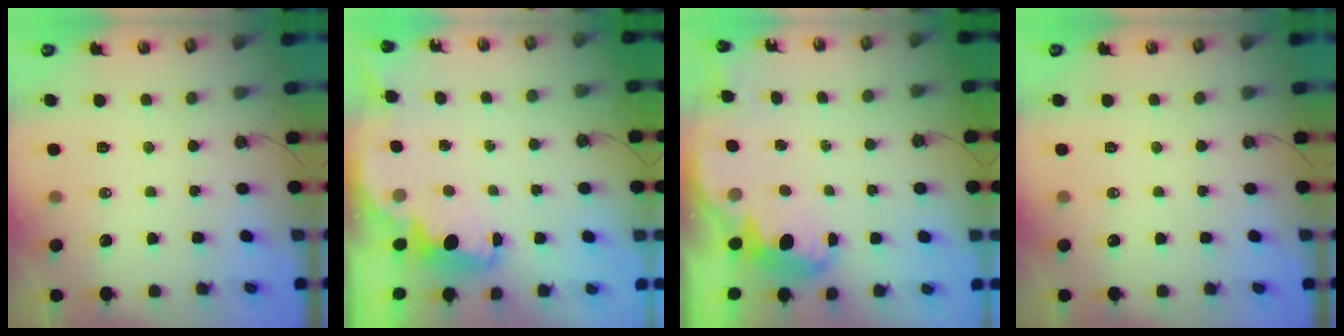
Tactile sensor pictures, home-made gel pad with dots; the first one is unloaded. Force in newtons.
{"total": 2.3, "press": 2.2, "slide": 0.6}
{"total": 2.5, "press": 2.4, "slide": 0.6}
{"total": 0.0}